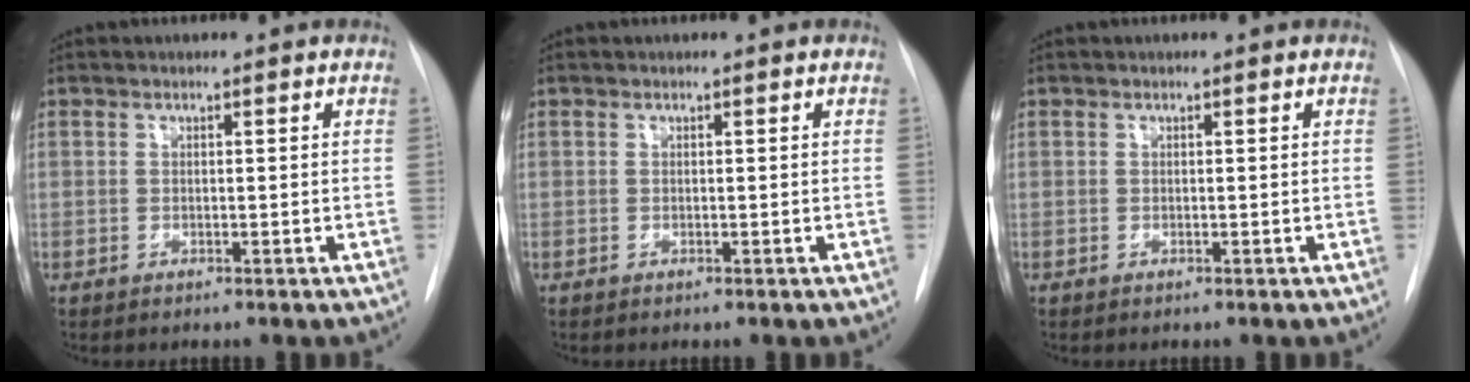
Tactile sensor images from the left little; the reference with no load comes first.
{"total": 0.0}
{"total": 0.0}